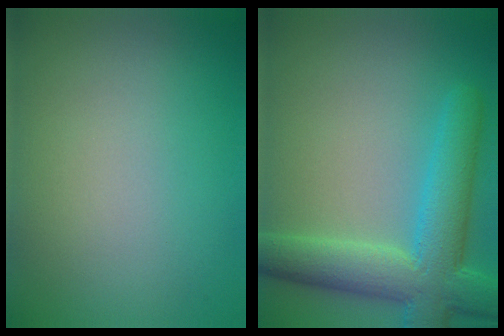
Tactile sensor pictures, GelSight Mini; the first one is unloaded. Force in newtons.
{"total": 7.8, "press": 7.8, "slide": 0.3}